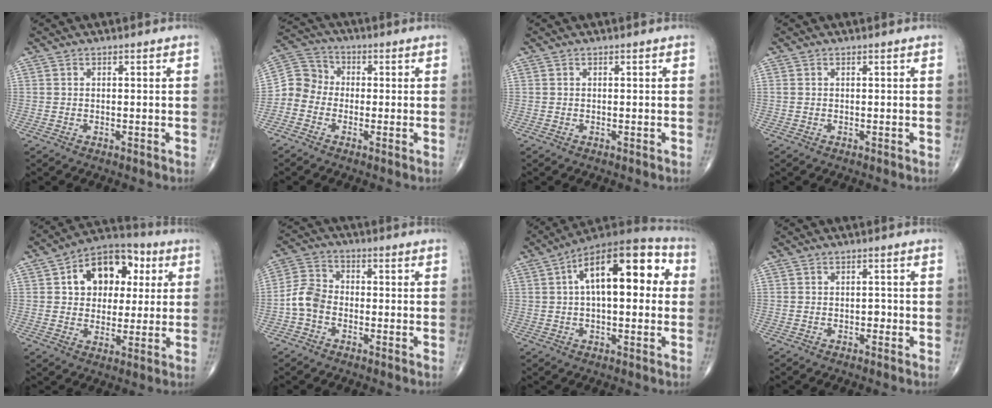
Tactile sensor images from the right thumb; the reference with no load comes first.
{"total": 6.2, "force": [-1.7, 5.5, 2.3], "torque": [-0.028, 0.029, -0.051]}
{"total": 0.0}
{"total": 0.5, "force": [0.1, 0.3, 0.4], "torque": [-0.012, 0.010, 0.006]}
{"total": 15.2, "force": [4.3, 10.7, 9.9], "torque": [-0.101, 0.012, 0.060]}
{"total": 6.1, "force": [-1.8, 4.3, 3.9], "torque": [-0.073, 0.021, -0.048]}
{"total": 18.5, "force": [3.8, 8.4, 16.0], "torque": [-0.219, 0.031, 0.046]}
{"total": 1.0, "force": [-0.4, 0.7, 0.6], "torque": [-0.002, 0.004, -0.010]}